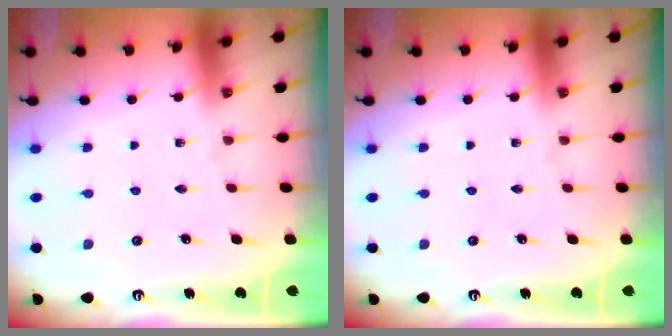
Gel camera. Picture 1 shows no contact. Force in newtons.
{"total": 0.0}